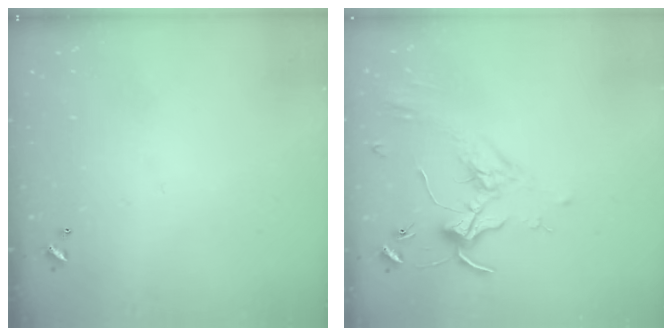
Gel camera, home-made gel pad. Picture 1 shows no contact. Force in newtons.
{"total": 1.6, "press": 1.6, "slide": 0.4}